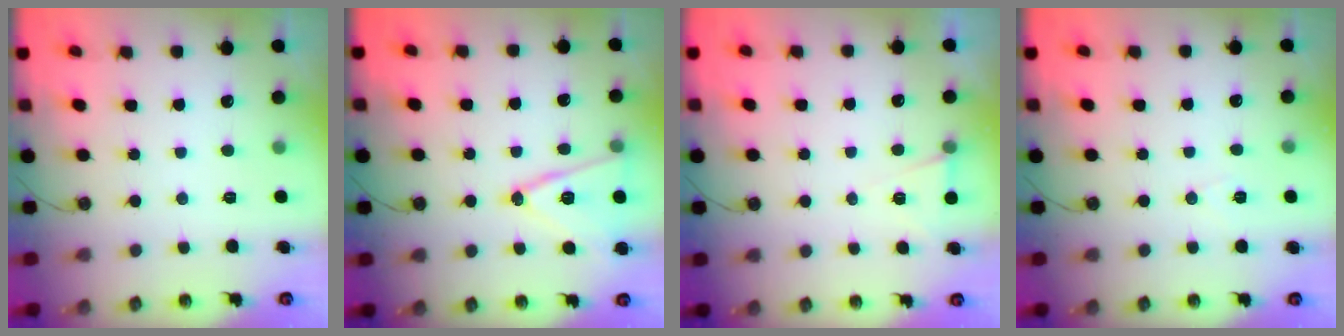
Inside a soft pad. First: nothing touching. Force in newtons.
{"total": 14.0, "press": 13.6, "slide": 3.3}
{"total": 5.3, "press": 2.8, "slide": 4.5}
{"total": 4.7, "press": 3.0, "slide": 3.6}